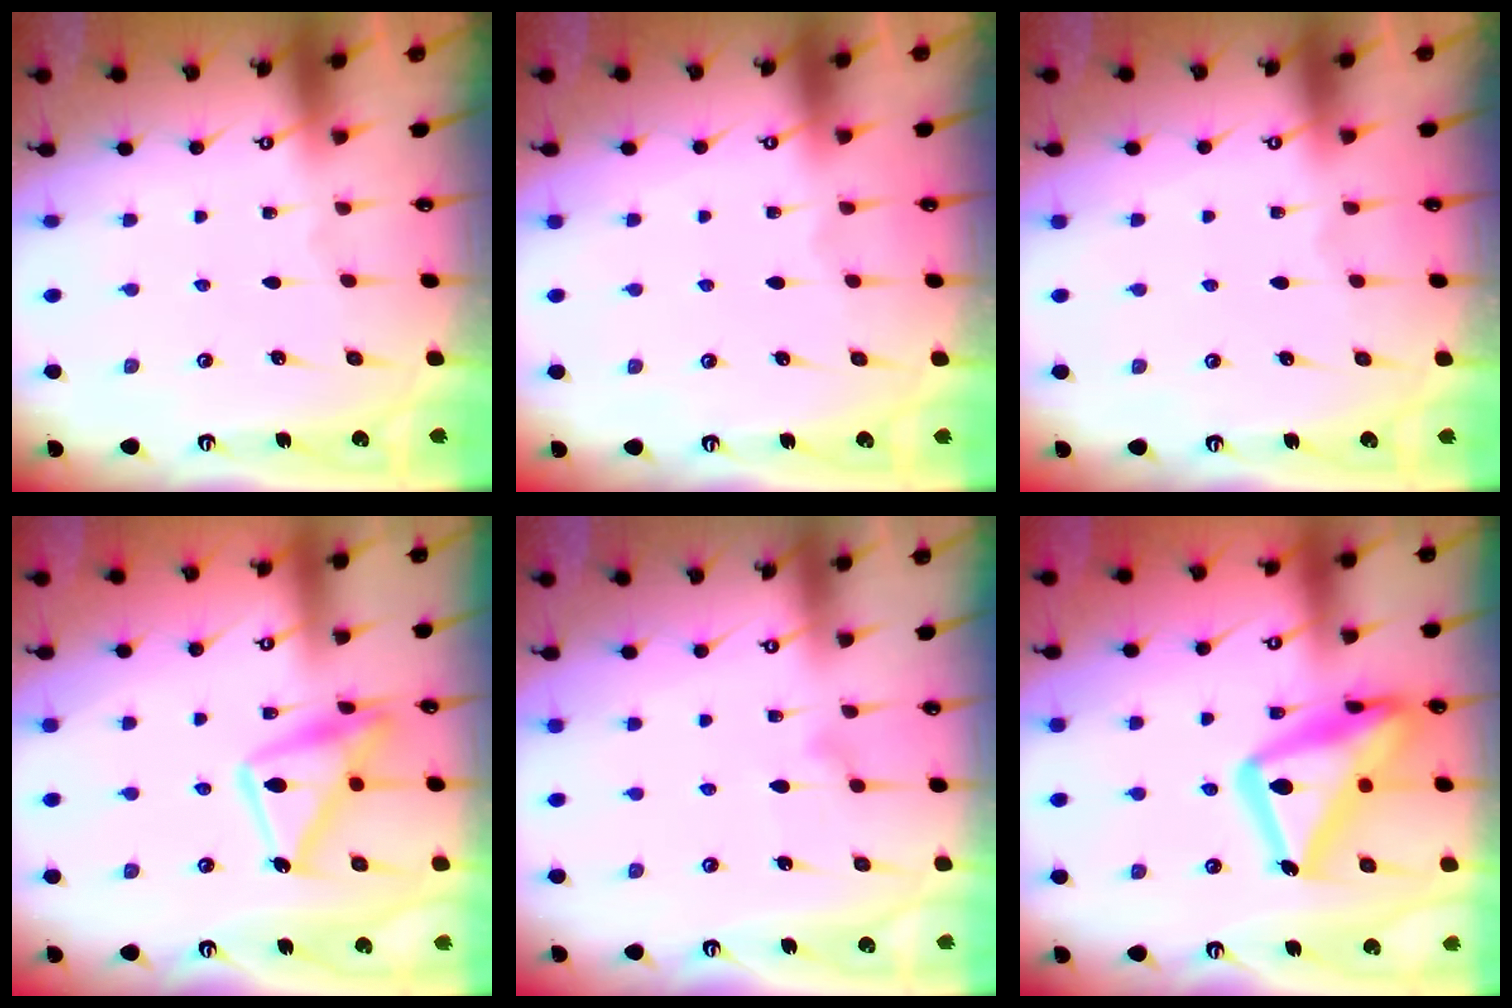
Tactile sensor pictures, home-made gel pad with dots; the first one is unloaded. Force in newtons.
{"total": 3.7, "press": 3.7, "slide": 0.1}
{"total": 3.7, "press": 3.7, "slide": 0.1}
{"total": 15.8, "press": 15.7, "slide": 1.3}
{"total": 8.5, "press": 8.5, "slide": 0.5}
{"total": 24.0, "press": 24.0, "slide": 1.6}